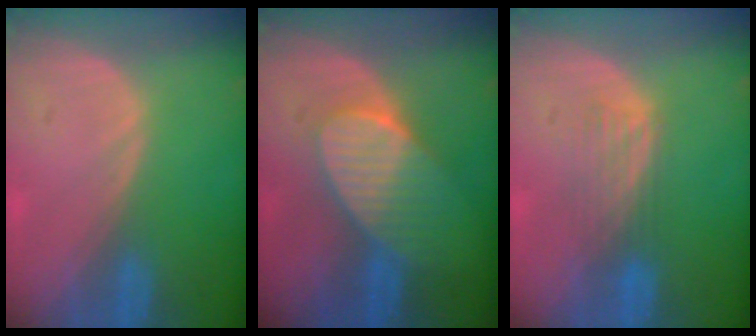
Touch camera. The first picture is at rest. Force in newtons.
{"total": 7.0, "press": 6.9, "slide": 1.2}
{"total": 4.3, "press": 3.7, "slide": 2.3}